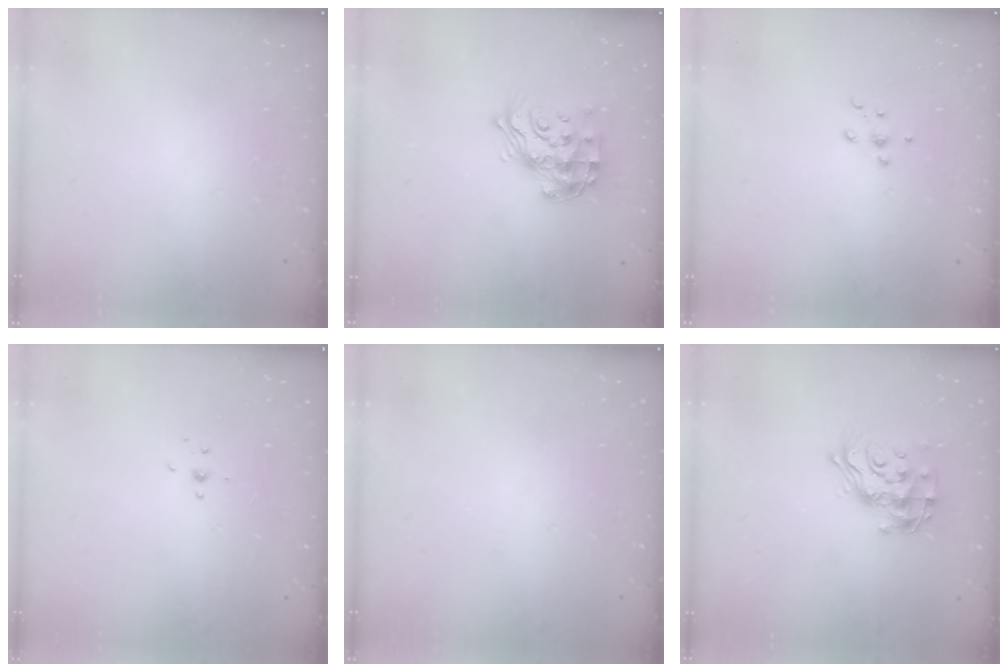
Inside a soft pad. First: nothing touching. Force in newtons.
{"total": 15.5, "press": 15.4, "slide": 1.0}
{"total": 5.5, "press": 5.4, "slide": 0.7}
{"total": 2.4, "press": 2.3, "slide": 0.8}
{"total": 0.0}
{"total": 13.9, "press": 13.9, "slide": 1.1}